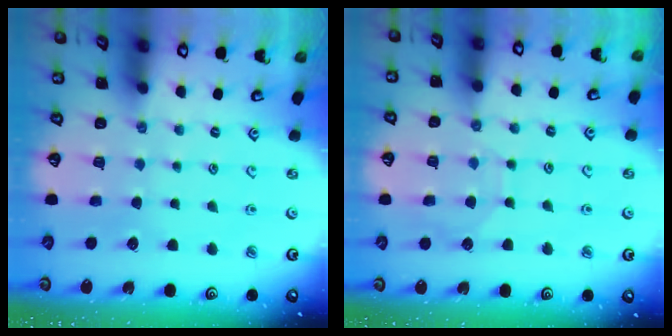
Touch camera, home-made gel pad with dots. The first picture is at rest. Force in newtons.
{"total": 7.0, "press": 7.0, "slide": 0.5}